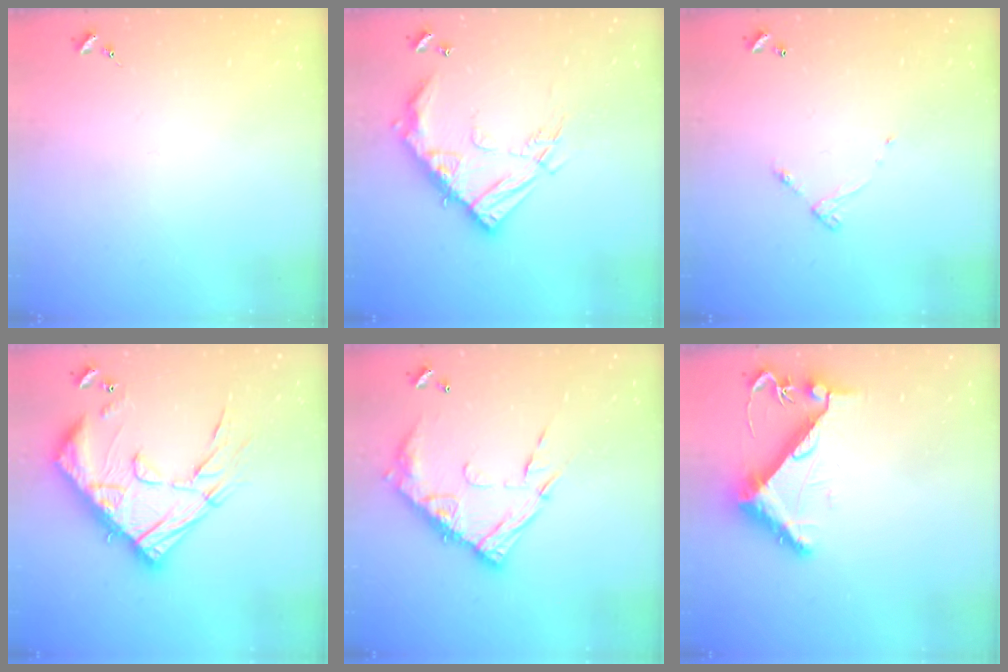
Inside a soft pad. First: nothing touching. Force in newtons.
{"total": 19.4, "press": 19.2, "slide": 2.1}
{"total": 4.2, "press": 4.2, "slide": 0.2}
{"total": 24.5, "press": 24.4, "slide": 2.2}
{"total": 16.0, "press": 15.9, "slide": 1.4}
{"total": 8.9, "press": 8.9, "slide": 0.3}